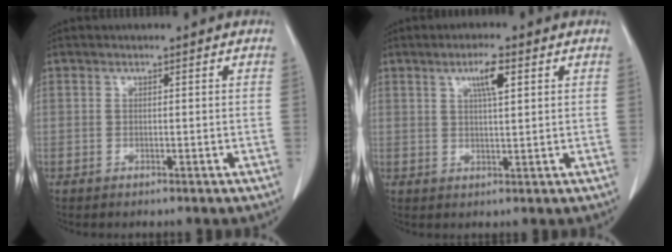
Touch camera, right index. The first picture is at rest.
{"total": 4.2, "force": [1.8, 0.5, 3.8], "torque": [-0.066, 0.001, 0.032]}